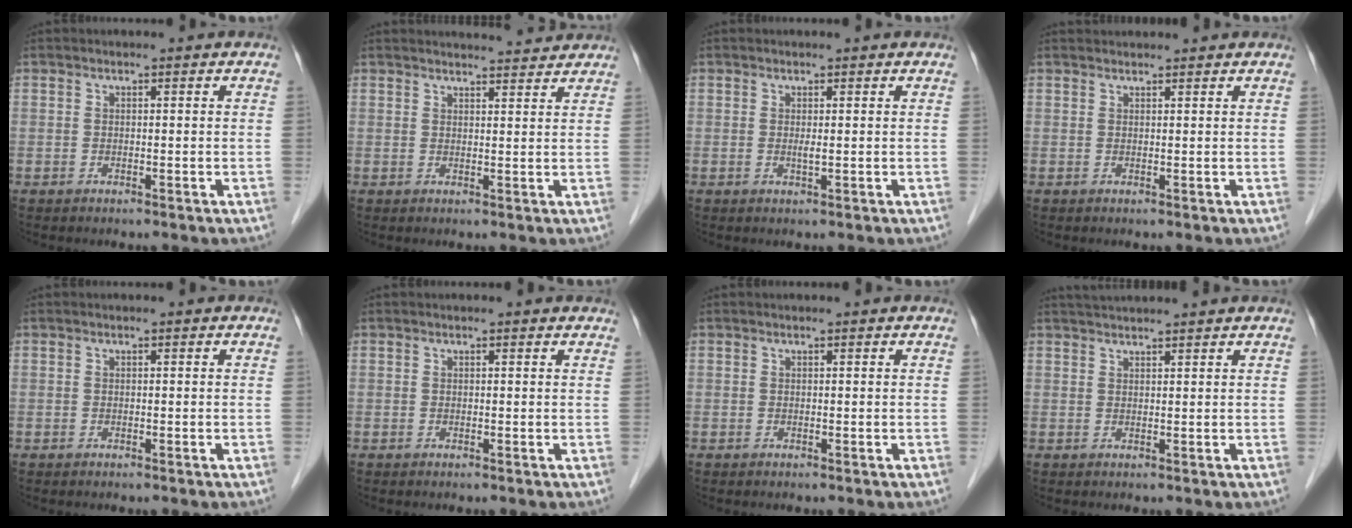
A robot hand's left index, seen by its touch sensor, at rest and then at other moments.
{"total": 6.4, "force": [6.3, 0.5, 1.2], "torque": [-0.018, 0.012, 0.069]}
{"total": 0.9, "force": [0.2, 0.1, 0.8], "torque": [-0.022, -0.001, 0.004]}
{"total": 3.1, "force": [3.1, 0.1, 0.4], "torque": [-0.008, 0.030, 0.047]}
{"total": 0.0}
{"total": 2.4, "force": [2.3, 0.3, 0.6], "torque": [-0.013, 0.008, 0.017]}
{"total": 0.8, "force": [0.8, 0.0, 0.3], "torque": [-0.008, 0.008, 0.012]}
{"total": 6.0, "force": [5.6, -0.8, 2.2], "torque": [-0.032, 0.033, 0.080]}